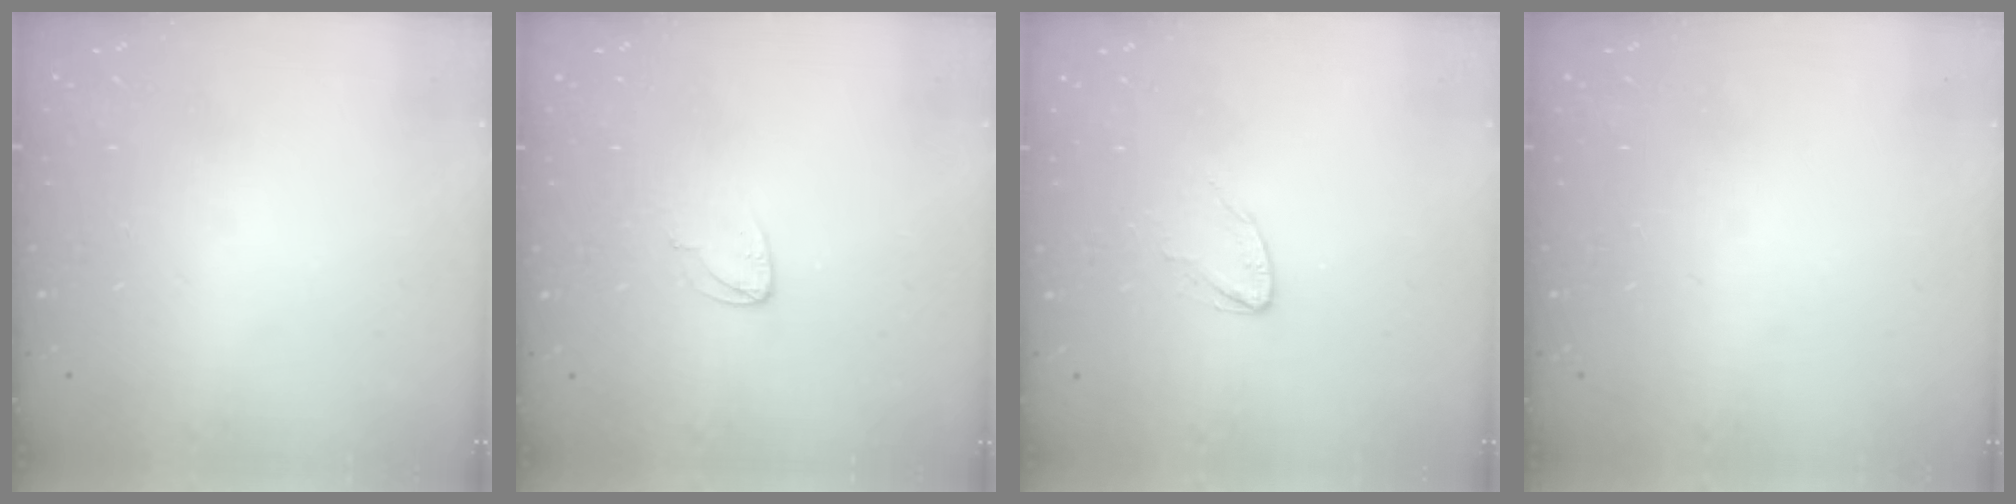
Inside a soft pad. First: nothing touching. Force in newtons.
{"total": 3.6, "press": 3.6, "slide": 0.3}
{"total": 2.9, "press": 2.9, "slide": 0.2}
{"total": 0.0}